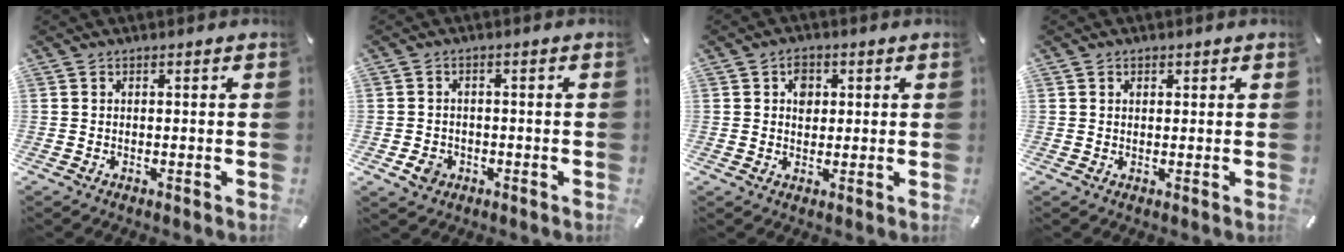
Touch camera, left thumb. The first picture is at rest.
{"total": 4.0, "force": [-1.7, 3.3, 1.5], "torque": [-0.020, 0.002, -0.031]}
{"total": 4.0, "force": [0.9, 3.3, 2.0], "torque": [-0.014, -0.004, 0.008]}
{"total": 1.3, "force": [0.6, 1.1, 0.2], "torque": [0.004, 0.001, 0.009]}